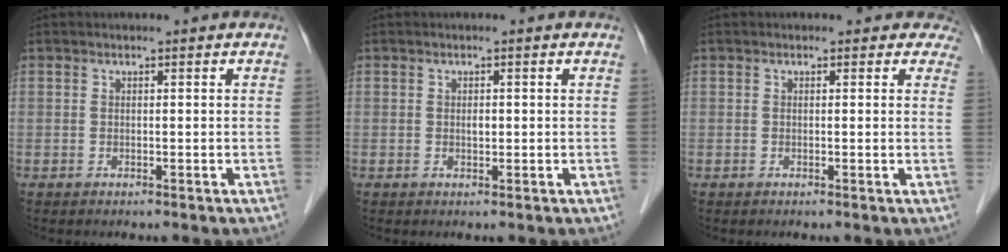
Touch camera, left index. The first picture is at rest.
{"total": 0.9, "force": [0.1, 0.5, 0.7], "torque": [-0.013, 0.001, 0.001]}
{"total": 2.8, "force": [2.2, 1.7, 0.1], "torque": [0.022, -0.008, -0.003]}